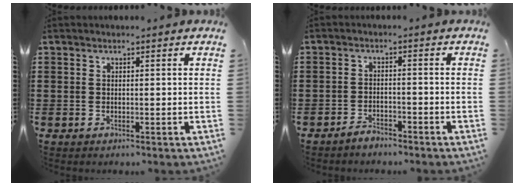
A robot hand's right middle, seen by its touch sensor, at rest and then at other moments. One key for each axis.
{"total": 2.2, "fx": -2.2, "fy": 0.4, "fz": 0.3, "tx": -0.012, "ty": 0.001, "tz": -0.043}